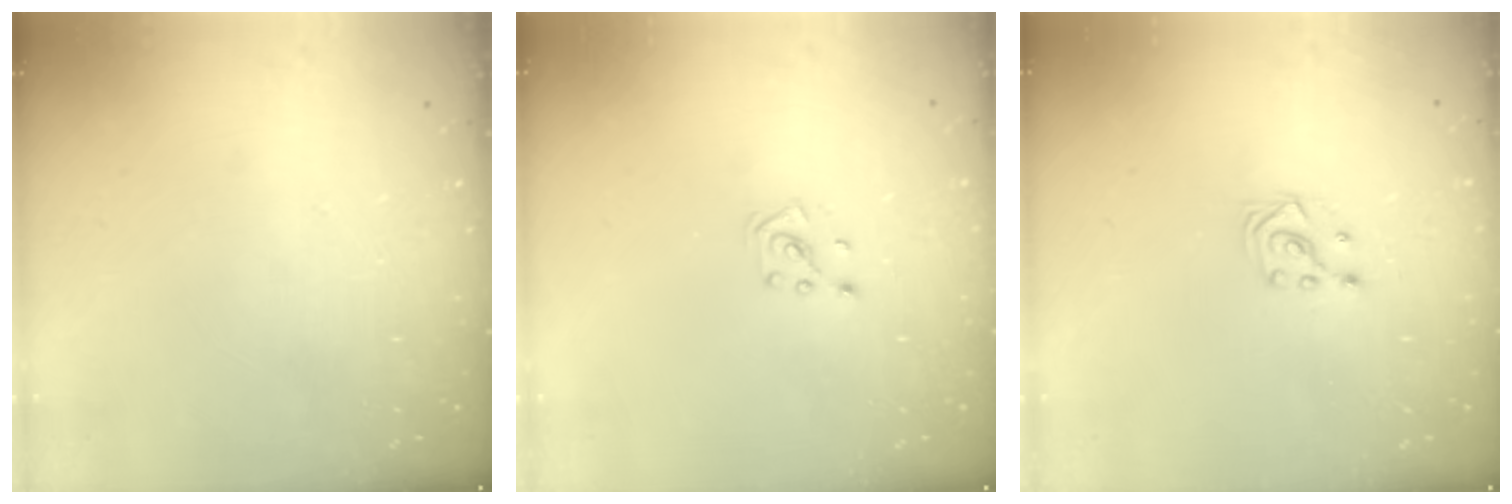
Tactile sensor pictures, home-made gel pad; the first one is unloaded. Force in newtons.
{"total": 2.1, "press": 2.0, "slide": 0.3}
{"total": 2.9, "press": 2.9, "slide": 0.3}